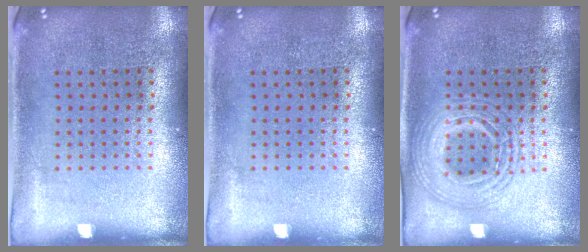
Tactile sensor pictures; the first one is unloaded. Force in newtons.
{"total": 0.0}
{"total": 2.8, "press": 2.8, "slide": 0.3}